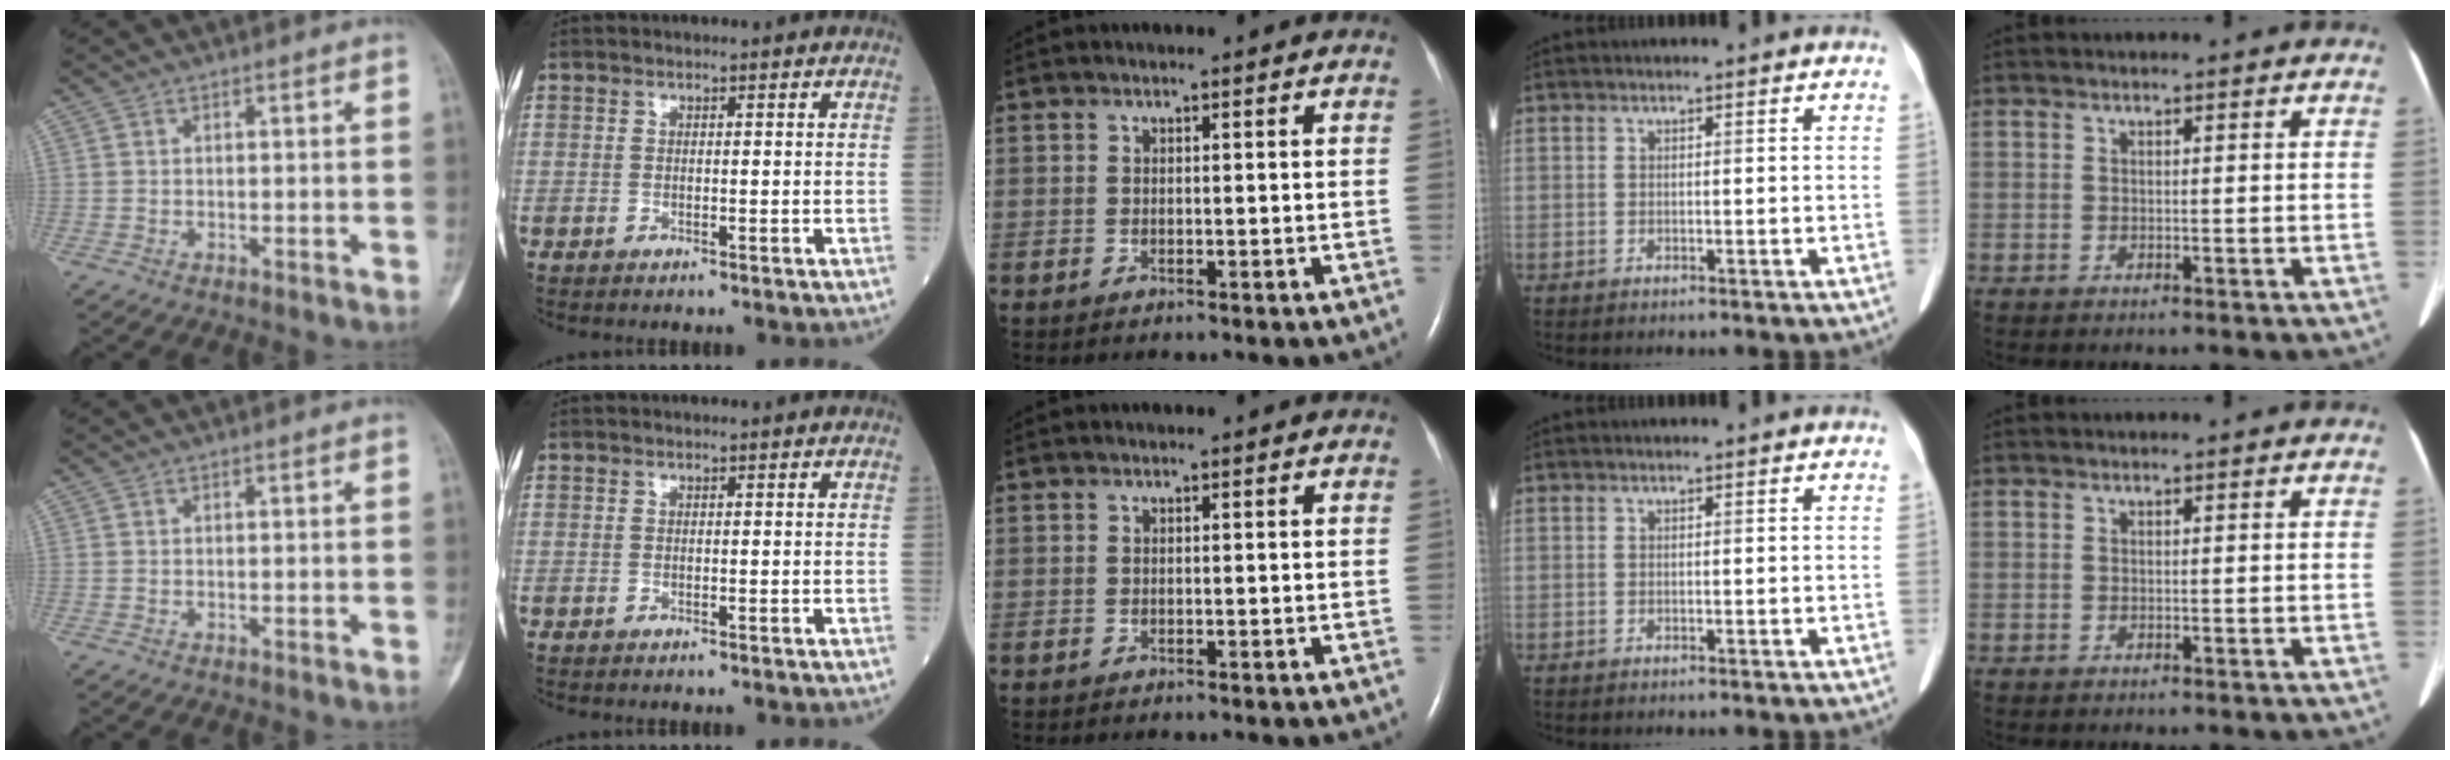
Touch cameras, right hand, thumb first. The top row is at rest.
{}